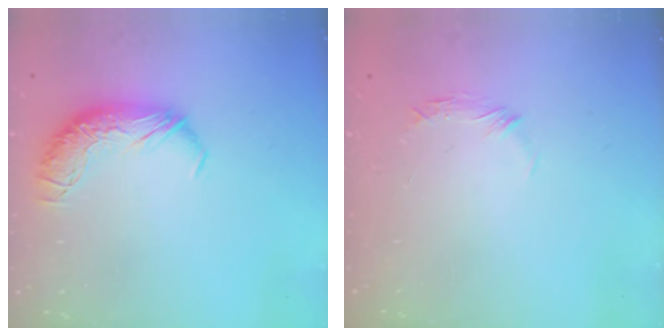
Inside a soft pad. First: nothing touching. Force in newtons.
{"total": 5.9, "press": 5.8, "slide": 1.0}